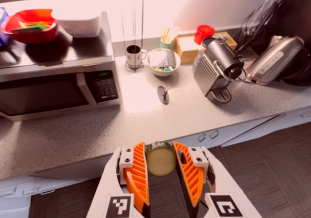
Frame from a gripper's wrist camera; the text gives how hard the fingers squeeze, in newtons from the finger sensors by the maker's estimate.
{"total": 10.9, "left": 10.6, "right": 11.3}